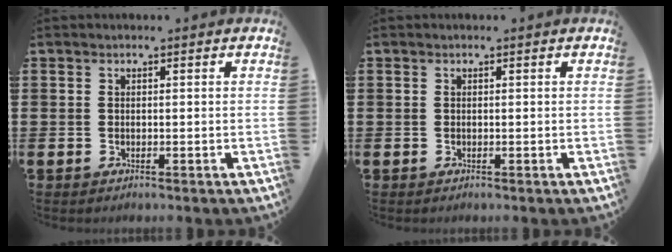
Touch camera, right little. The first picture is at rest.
{"total": 0.0}